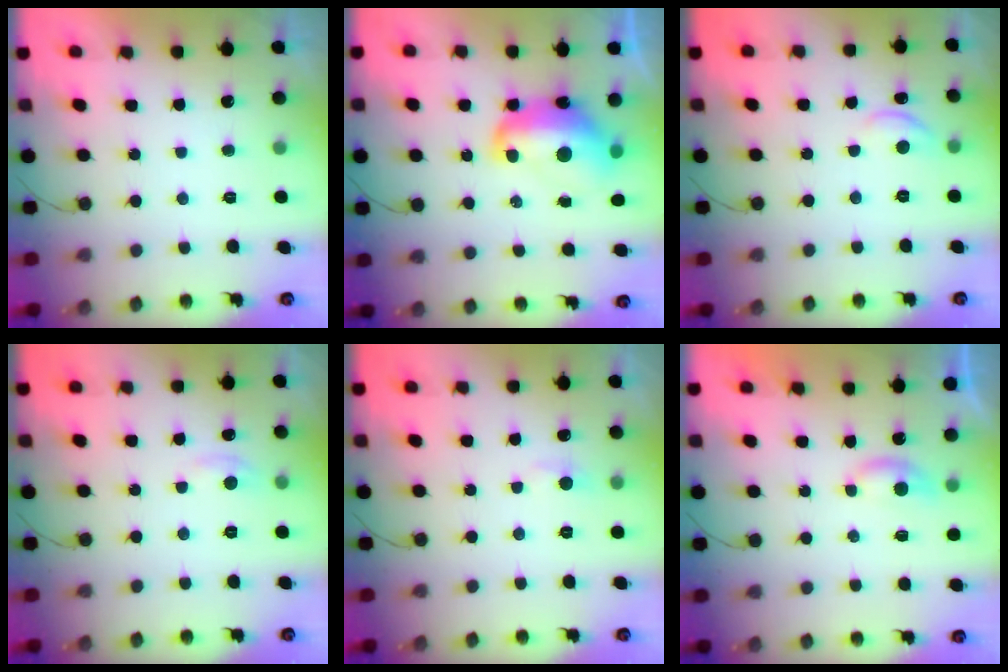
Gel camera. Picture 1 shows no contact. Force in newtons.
{"total": 14.9, "press": 14.9, "slide": 1.1}
{"total": 7.5, "press": 7.5, "slide": 0.7}
{"total": 2.8, "press": 2.8, "slide": 0.4}
{"total": 3.9, "press": 3.9, "slide": 0.5}
{"total": 3.3, "press": 3.2, "slide": 0.3}